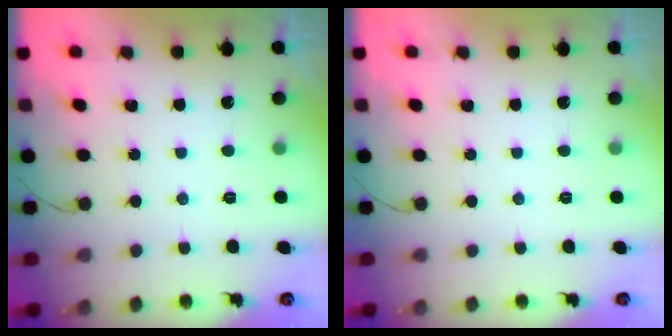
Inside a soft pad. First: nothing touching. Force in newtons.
{"total": 0.0}